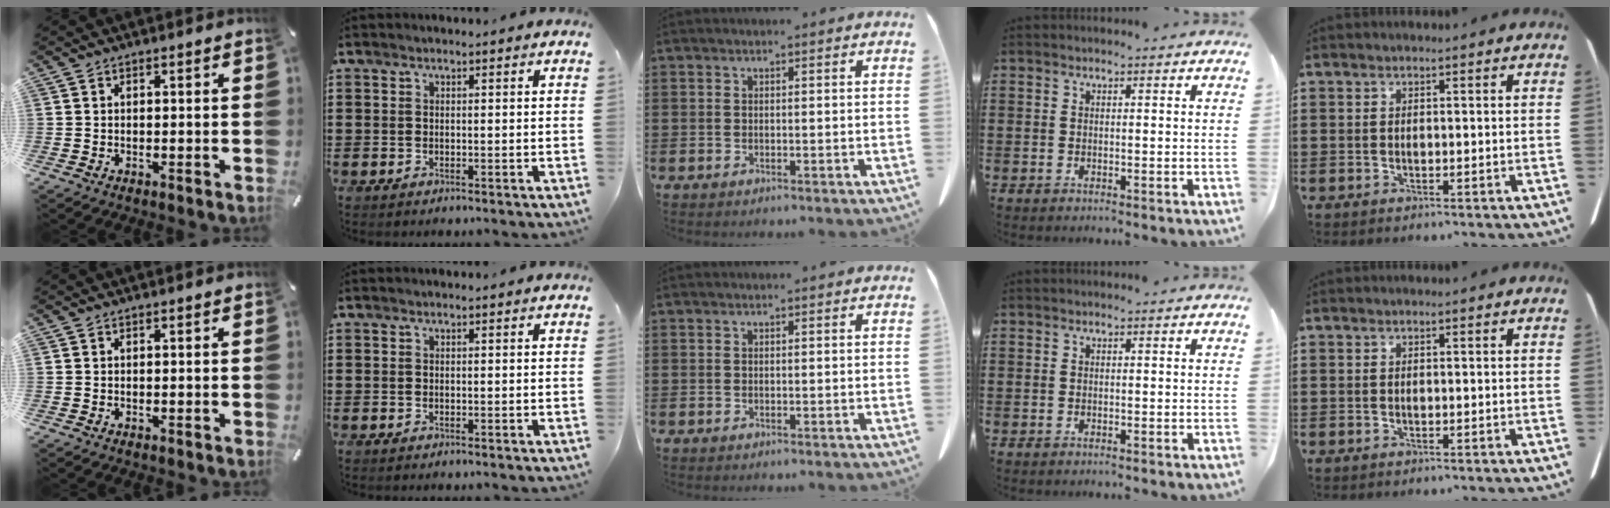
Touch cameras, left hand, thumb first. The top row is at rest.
{}